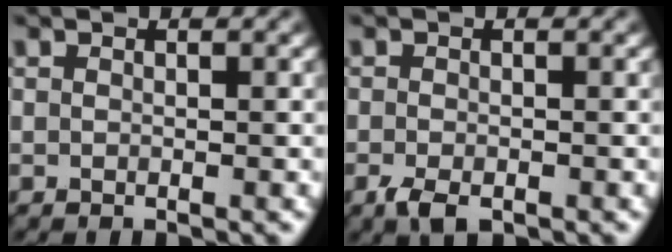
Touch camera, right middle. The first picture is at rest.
{"total": 2.2, "force": [-1.3, 1.0, 1.5], "torque": [-0.030, -0.006, -0.024]}